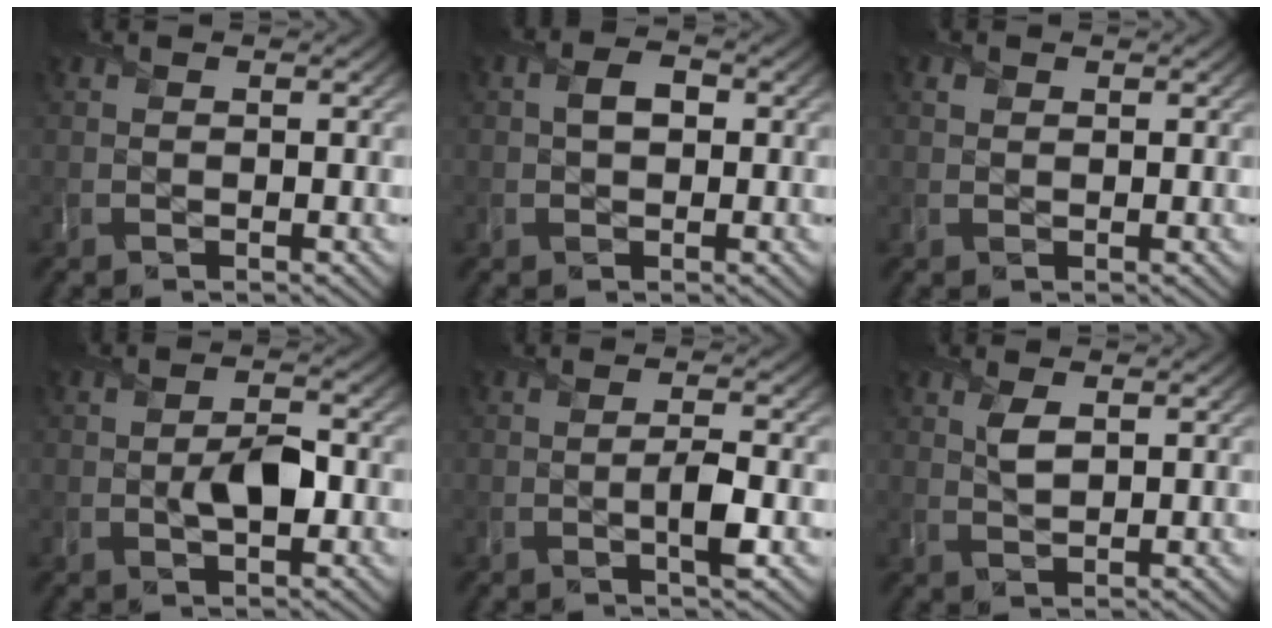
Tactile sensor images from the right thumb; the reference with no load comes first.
{"total": 2.2, "force": [0.1, 1.6, 1.5], "torque": [-0.030, 0.000, 0.002]}
{"total": 0.6, "force": [0.4, 0.5, -0.1], "torque": [0.002, -0.001, 0.007]}
{"total": 3.7, "force": [-0.6, 1.9, 3.1], "torque": [-0.057, 0.000, -0.009]}
{"total": 2.6, "force": [-0.9, 0.4, 2.4], "torque": [-0.043, 0.002, -0.020]}
{"total": 2.2, "force": [1.1, 1.0, 1.6], "torque": [-0.037, -0.001, 0.023]}